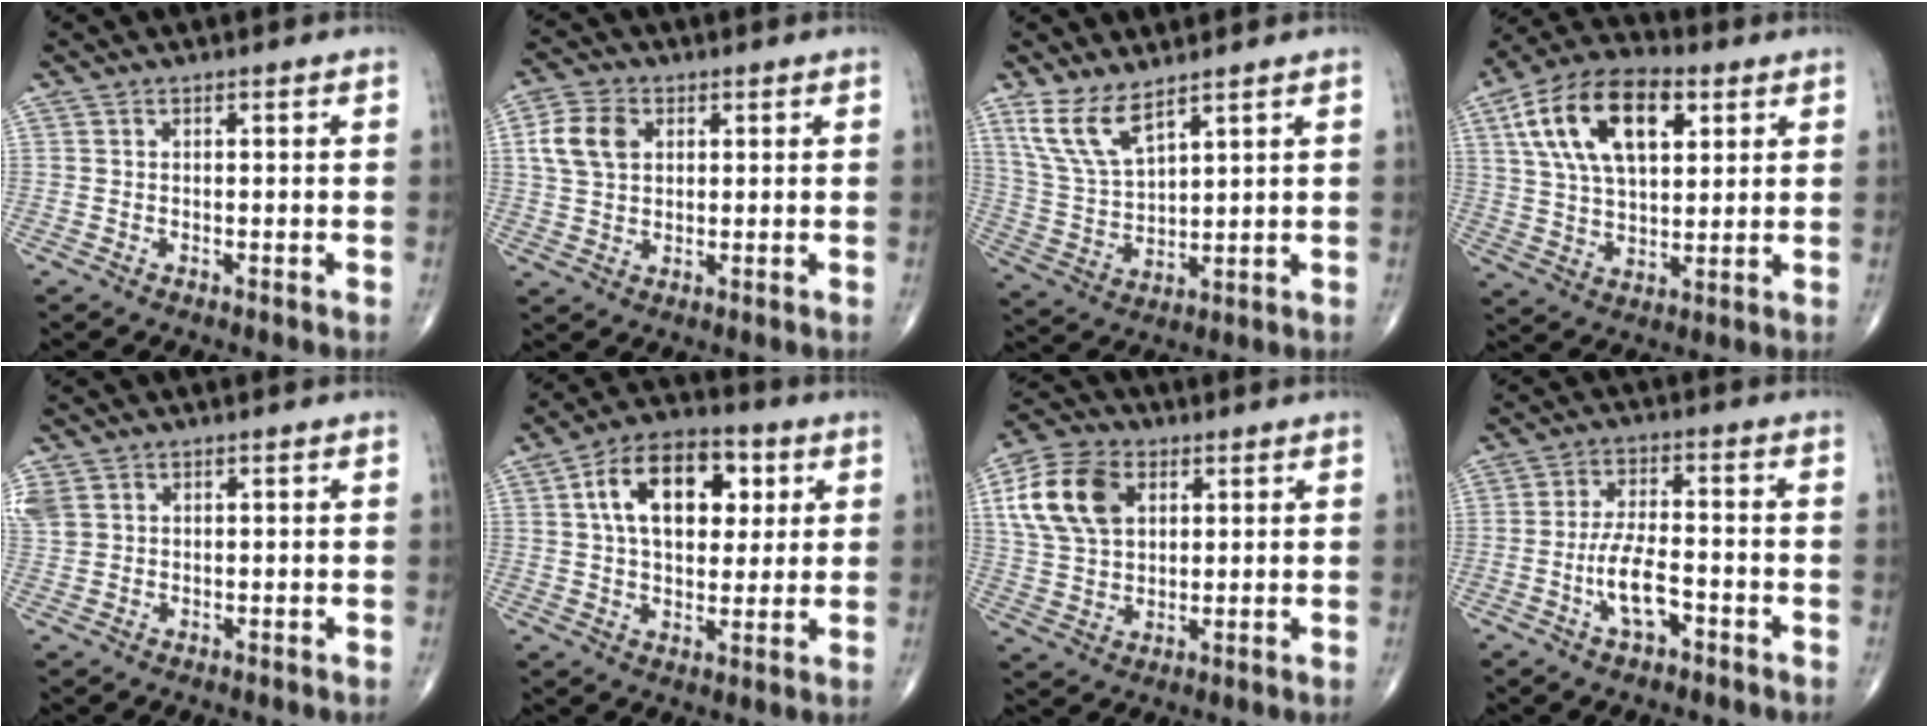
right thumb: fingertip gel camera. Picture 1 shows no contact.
{"total": 7.6, "force": [2.1, 5.3, 4.9], "torque": [-0.093, 0.005, 0.040]}
{"total": 9.1, "force": [6.4, 3.1, 5.8], "torque": [-0.116, -0.035, 0.145]}
{"total": 18.4, "force": [6.8, 9.9, 14.0], "torque": [-0.235, 0.000, 0.119]}
{"total": 6.0, "force": [2.5, 4.7, 2.7], "torque": [-0.079, 0.011, 0.060]}
{"total": 16.4, "force": [4.6, 9.9, 12.2], "torque": [-0.167, 0.007, 0.072]}
{"total": 13.8, "force": [4.5, 9.3, 9.2], "torque": [-0.167, 0.001, 0.084]}
{"total": 7.4, "force": [-2.9, 3.2, 6.0], "torque": [-0.113, 0.022, -0.054]}